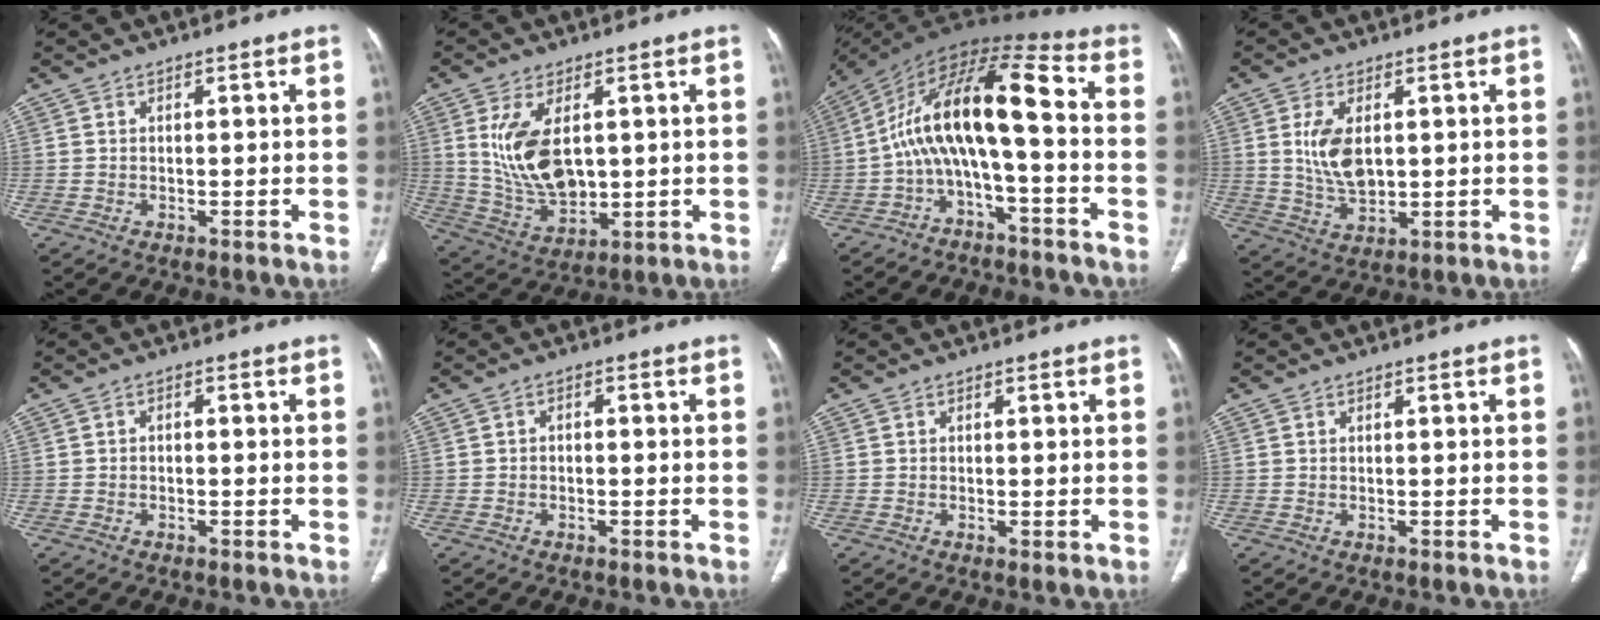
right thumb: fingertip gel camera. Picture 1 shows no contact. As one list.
[{"total": 12.7, "force": [2.5, 7.1, 10.3], "torque": [-0.189, -0.017, 0.065]}, {"total": 14.4, "force": [-2.6, 4.7, 13.4], "torque": [-0.244, 0.093, -0.053]}, {"total": 8.2, "force": [1.5, 4.5, 6.7], "torque": [-0.125, -0.012, 0.037]}, {"total": 0.9, "force": [-0.3, 0.6, 0.6], "torque": [-0.006, 0.005, -0.008]}, {"total": 1.1, "force": [-0.4, 0.8, 0.7], "torque": [-0.008, 0.007, -0.009]}, {"total": 0.9, "force": [-0.2, 0.3, 0.8], "torque": [-0.017, -0.004, -0.004]}, {"total": 0.0}]